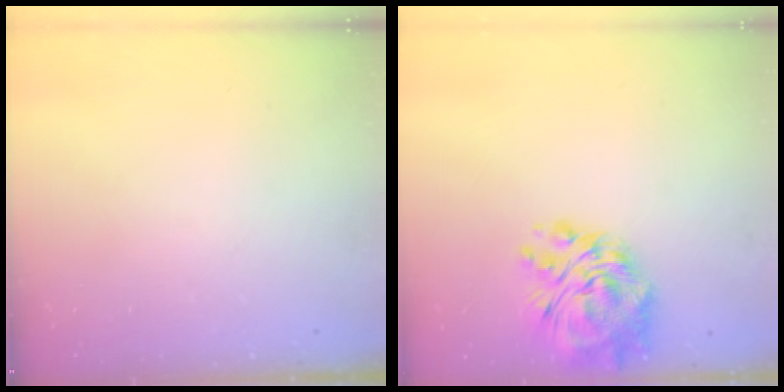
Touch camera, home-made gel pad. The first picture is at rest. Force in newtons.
{"total": 13.1, "press": 12.4, "slide": 4.3}